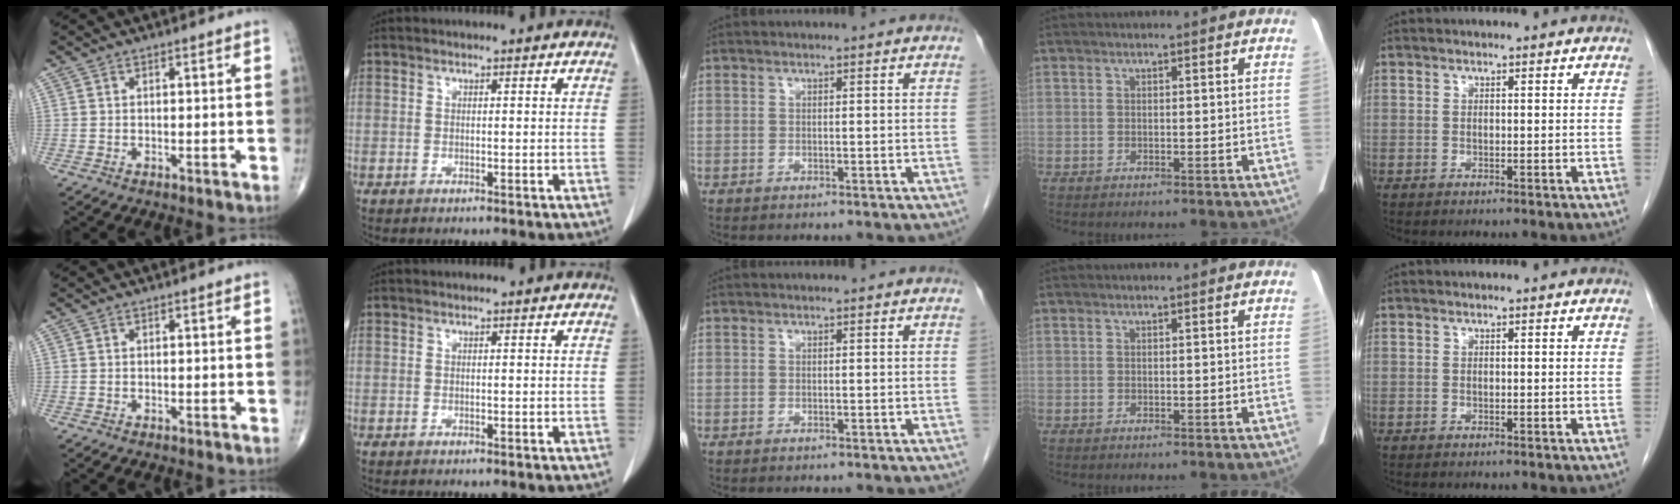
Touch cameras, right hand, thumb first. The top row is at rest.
{}